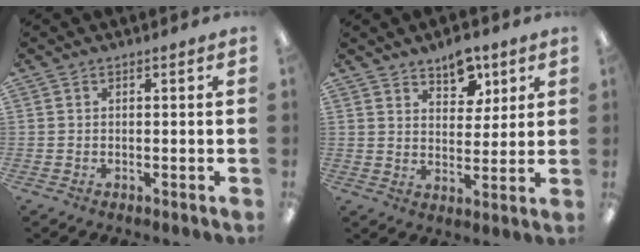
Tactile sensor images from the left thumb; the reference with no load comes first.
{"total": 8.3, "force": [6.0, 4.8, 3.2], "torque": [-0.027, -0.031, 0.103]}